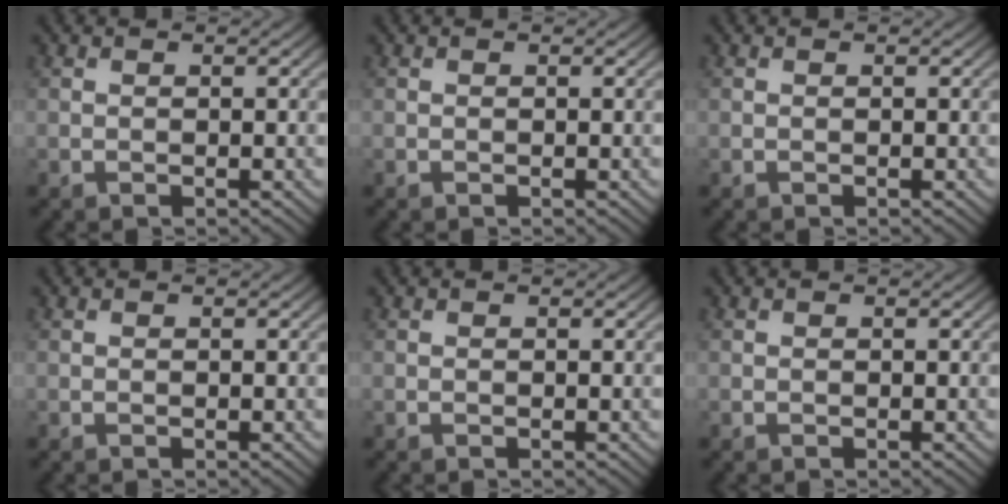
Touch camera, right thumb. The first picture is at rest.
{"total": 0.0}
{"total": 0.0}
{"total": 0.0}
{"total": 0.0}
{"total": 0.0}